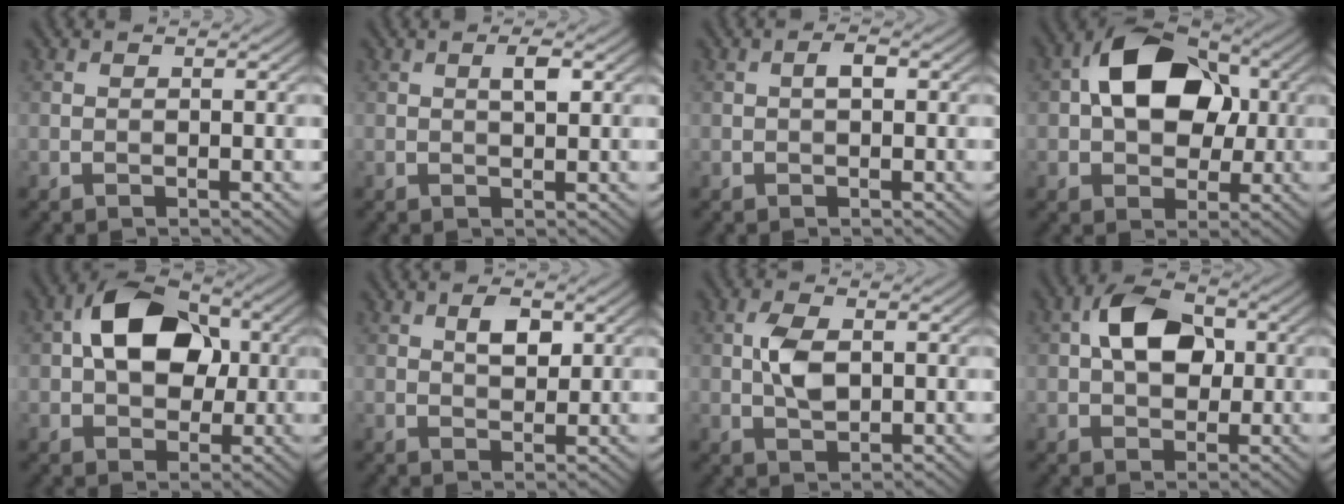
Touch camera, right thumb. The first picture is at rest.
{"total": 1.9, "force": [0.6, 0.5, 1.7], "torque": [-0.031, -0.001, 0.011]}
{"total": 1.4, "force": [0.1, 0.6, 1.2], "torque": [-0.020, 0.003, 0.000]}
{"total": 12.1, "force": [1.6, 8.3, 8.7], "torque": [-0.147, 0.024, 0.015]}
{"total": 10.9, "force": [1.5, 7.4, 7.9], "torque": [-0.138, 0.021, 0.015]}
{"total": 3.1, "force": [1.2, 1.7, 2.4], "torque": [-0.041, -0.001, 0.021]}
{"total": 4.1, "force": [0.4, 2.2, 3.4], "torque": [-0.079, 0.001, 0.009]}
{"total": 7.5, "force": [1.1, 4.9, 5.5], "torque": [-0.099, 0.014, 0.008]}